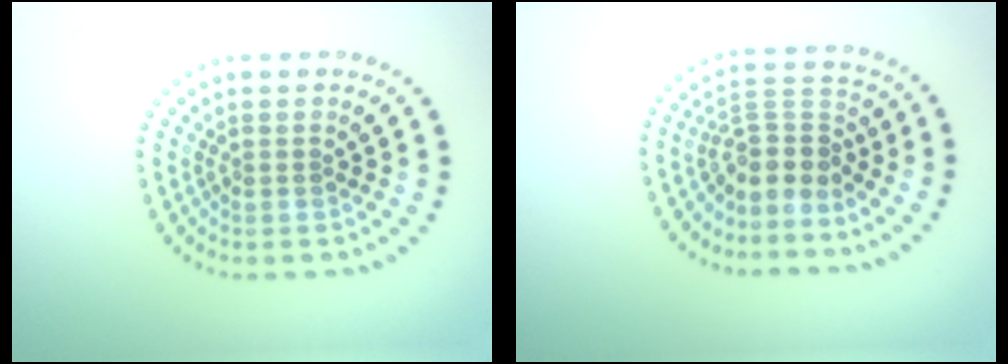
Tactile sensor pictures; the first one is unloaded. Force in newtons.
{"total": 3.4, "press": 2.5, "slide": 2.3}